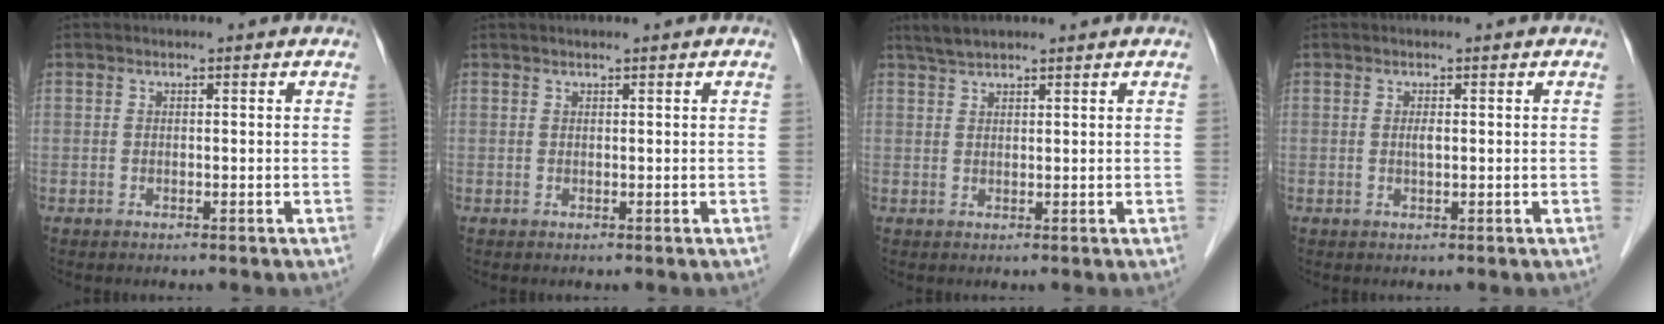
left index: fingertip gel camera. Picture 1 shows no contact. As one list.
[{"total": 0.6, "force": [0.6, -0.1, 0.3], "torque": [-0.008, 0.006, 0.014]}, {"total": 2.9, "force": [2.5, 0.4, 1.3], "torque": [-0.031, 0.014, 0.050]}, {"total": 0.9, "force": [0.1, 0.1, 0.9], "torque": [-0.019, -0.001, 0.003]}]